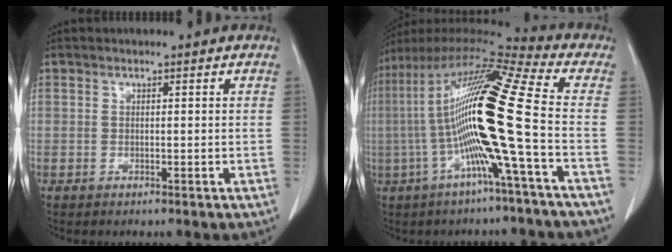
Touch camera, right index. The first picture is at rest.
{"total": 19.5, "force": [-2.5, -0.7, 19.3], "torque": [-0.362, 0.012, -0.062]}